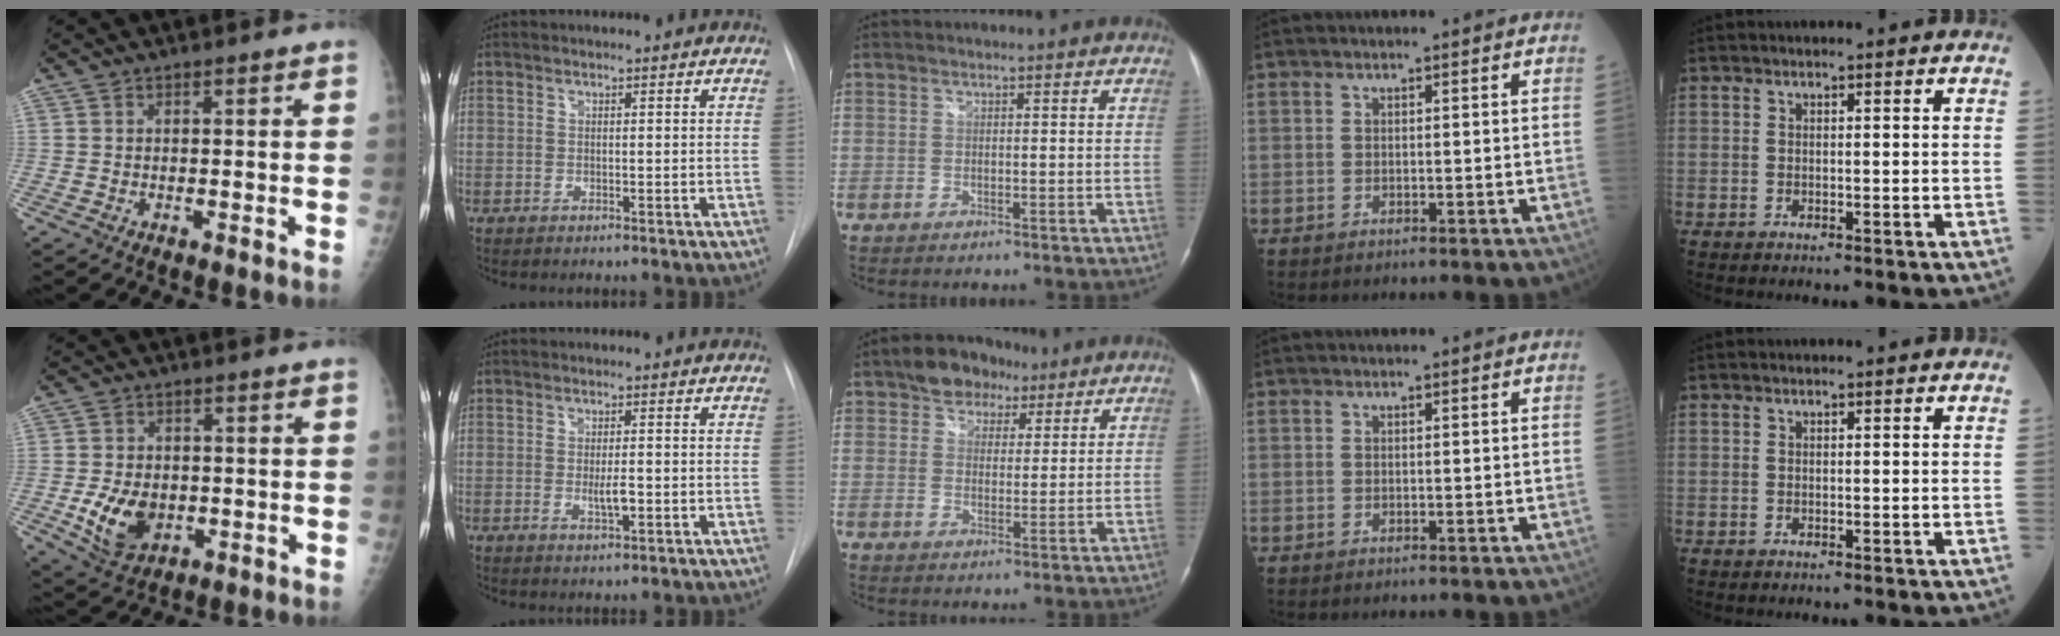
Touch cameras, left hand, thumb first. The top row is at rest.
{"thumb": {"total": 9.0, "force": [-1.6, 6.4, 6.2], "torque": [-0.094, -0.006, -0.016]}, "index": {"total": 2.5, "force": [-0.4, 0.6, 2.4], "torque": [-0.046, -0.003, -0.006]}, "middle": {"total": 6.9, "force": [4.5, 4.5, 2.8], "torque": [-0.041, 0.021, 0.073]}}